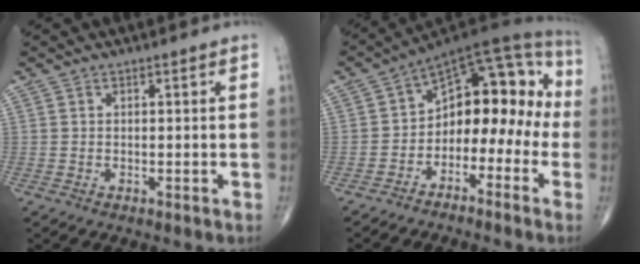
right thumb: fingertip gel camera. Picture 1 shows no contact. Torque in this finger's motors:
{"motor_torque": [0.41, -0.23, 0.78, -0.48, 0.22]}